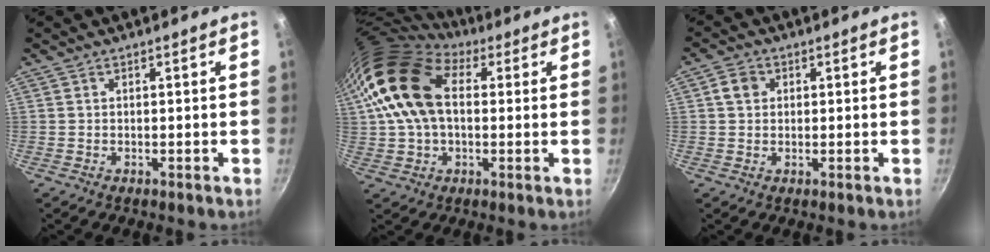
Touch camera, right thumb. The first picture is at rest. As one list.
[{"total": 17.6, "force": [3.6, 11.8, 12.5], "torque": [-0.231, 0.021, 0.052]}, {"total": 3.6, "force": [0.9, 3.0, 1.7], "torque": [-0.016, 0.006, 0.012]}]